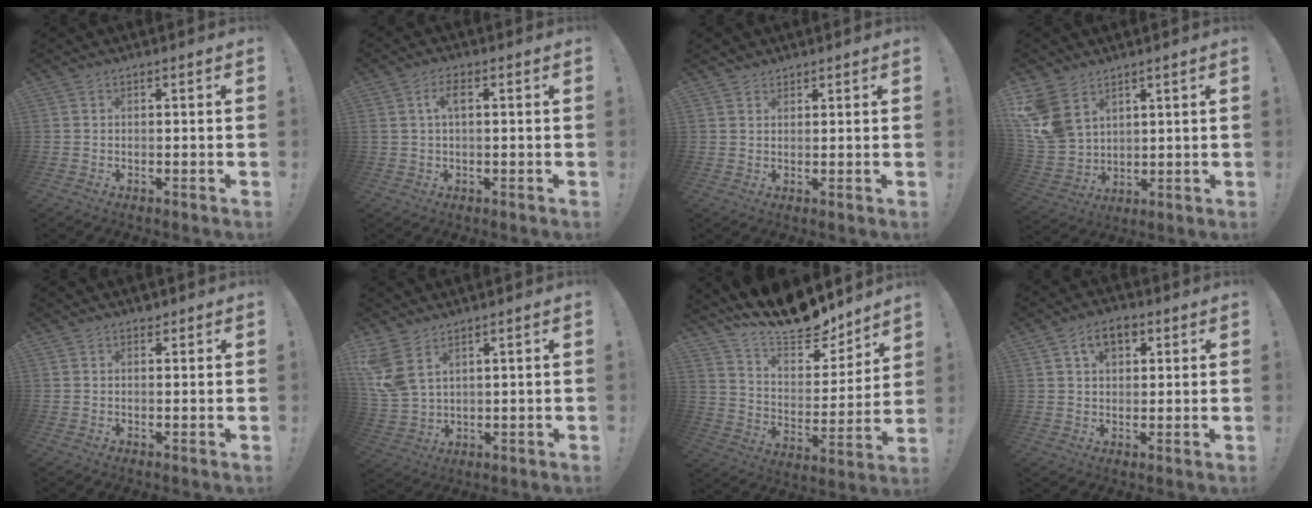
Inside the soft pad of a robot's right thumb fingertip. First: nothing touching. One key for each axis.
{"total": 4.0, "fx": 0.6, "fy": 1.6, "fz": 3.7, "tx": -0.081, "ty": 0.009, "tz": 0.007}
{"total": 2.0, "fx": 1.5, "fy": 1.4, "fz": 0.1, "tx": 0.001, "ty": -0.005, "tz": 0.028}
{"total": 11.5, "fx": 6.4, "fy": 7.6, "fz": 5.7, "tx": -0.115, "ty": -0.036, "tz": 0.131}
{"total": 1.1, "fx": 0.9, "fy": 0.5, "fz": 0.3, "tx": 0.006, "ty": -0.006, "tz": 0.014}
{"total": 8.6, "fx": 5.1, "fy": 4.3, "fz": 5.4, "tx": -0.117, "ty": -0.024, "tz": 0.104}
{"total": 15.3, "fx": 13.7, "fy": 4.3, "fz": 5.3, "tx": -0.096, "ty": -0.120, "tz": 0.240}
{"total": 7.3, "fx": 3.0, "fy": 4.9, "fz": 4.5, "tx": -0.069, "ty": 0.007, "tz": 0.055}